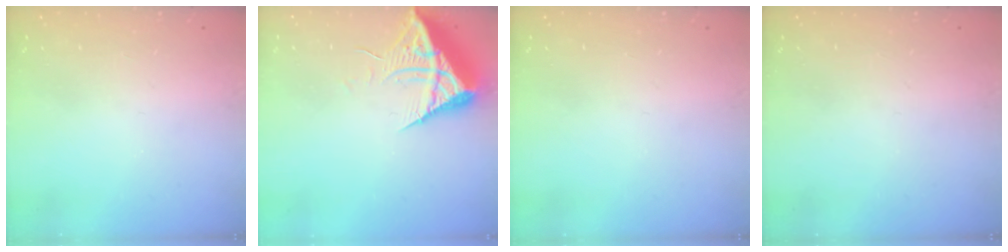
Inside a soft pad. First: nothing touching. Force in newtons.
{"total": 13.1, "press": 13.1, "slide": 0.9}
{"total": 0.0}
{"total": 0.0}